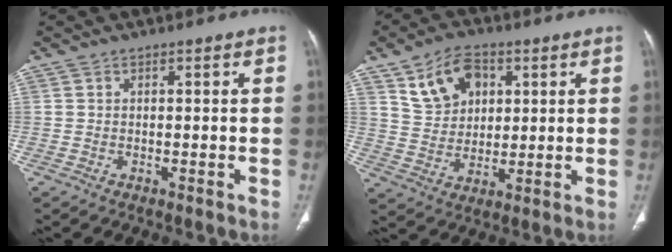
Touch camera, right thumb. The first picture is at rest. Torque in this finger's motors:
{"motor_torque": [-0.79, 0.95, -0.04, 0.23, 0.28]}